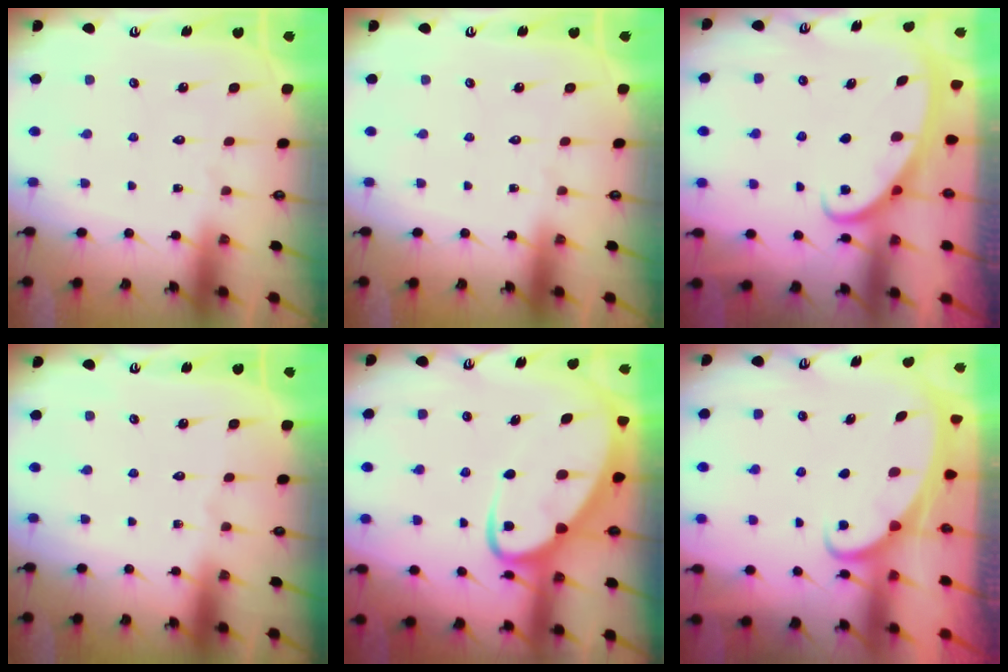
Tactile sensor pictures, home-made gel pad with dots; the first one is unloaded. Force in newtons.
{"total": 0.0}
{"total": 2.7, "press": 2.7, "slide": 0.4}
{"total": 0.0}
{"total": 8.0, "press": 8.0, "slide": 0.7}
{"total": 2.1, "press": 2.0, "slide": 0.3}